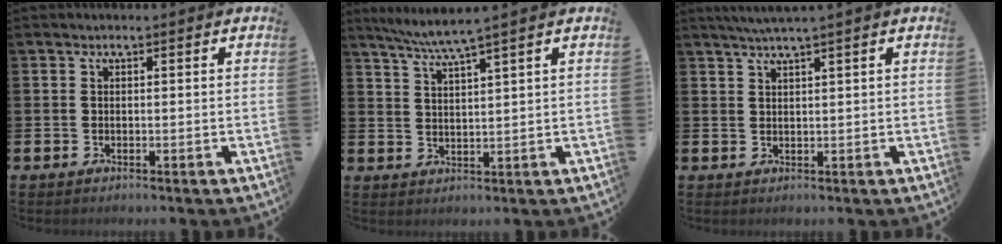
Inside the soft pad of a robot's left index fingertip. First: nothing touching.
{"total": 4.7, "force": [4.0, -0.6, 2.4], "torque": [-0.055, -0.014, 0.070]}
{"total": 2.2, "force": [1.8, -0.5, 1.1], "torque": [-0.023, 0.001, 0.033]}